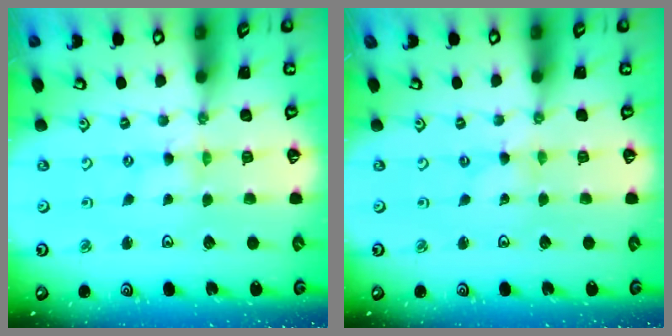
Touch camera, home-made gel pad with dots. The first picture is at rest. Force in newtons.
{"total": 0.0}